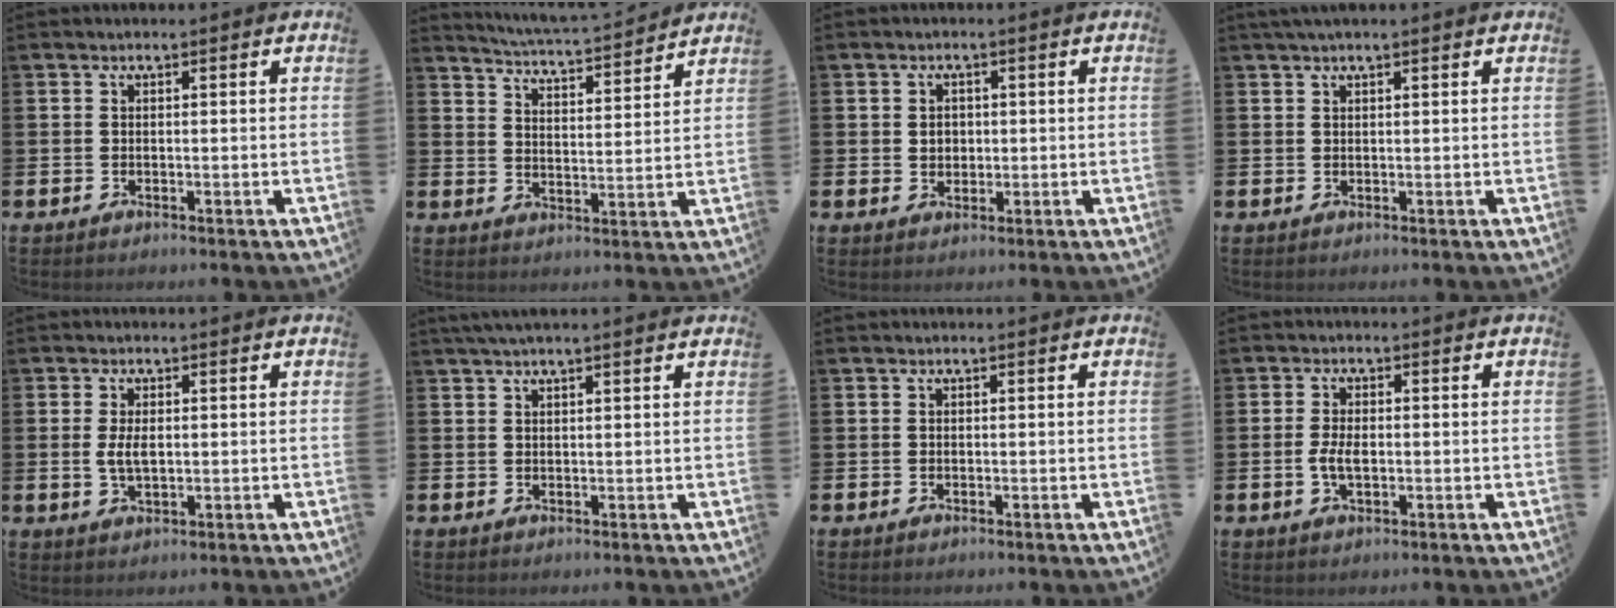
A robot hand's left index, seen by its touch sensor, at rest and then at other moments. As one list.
[{"total": 5.1, "force": [5.0, -0.4, 0.5], "torque": [-0.033, -0.042, 0.086]}, {"total": 1.9, "force": [0.5, 1.7, 0.8], "torque": [0.002, 0.002, 0.002]}, {"total": 1.3, "force": [1.1, -0.1, 0.7], "torque": [-0.010, 0.000, 0.018]}, {"total": 3.3, "force": [0.3, 1.6, 2.8], "torque": [-0.043, 0.000, 0.001]}, {"total": 2.0, "force": [1.6, -0.1, 1.1], "torque": [-0.019, 0.001, 0.029]}, {"total": 0.0}, {"total": 2.9, "force": [-0.4, 1.5, 2.5], "torque": [-0.043, 0.002, -0.009]}]